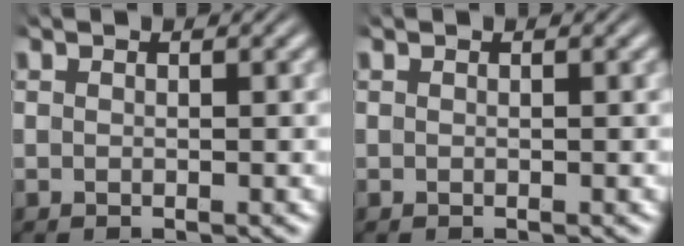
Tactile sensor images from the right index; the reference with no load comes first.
{"total": 0.0}